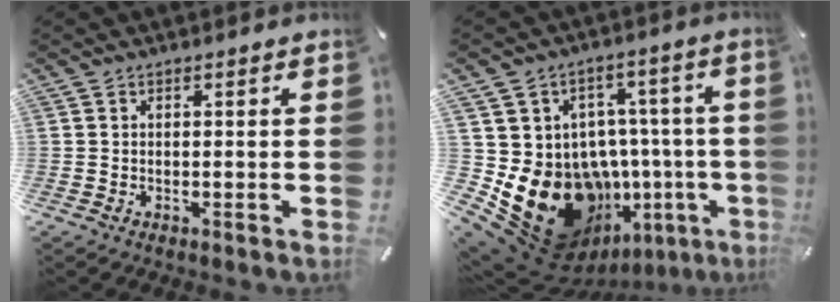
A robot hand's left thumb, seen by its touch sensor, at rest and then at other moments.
{"total": 22.5, "force": [-7.5, 16.0, 13.9], "torque": [-0.236, 0.014, -0.076]}